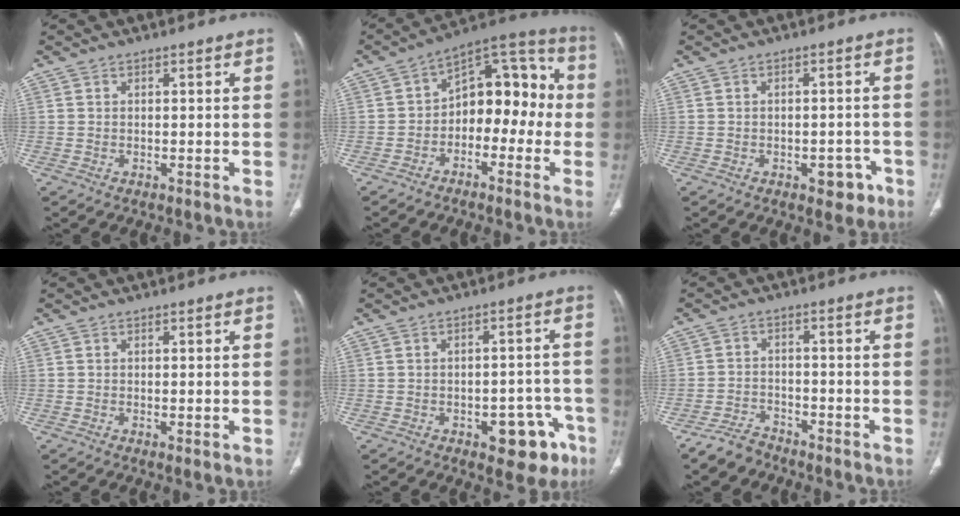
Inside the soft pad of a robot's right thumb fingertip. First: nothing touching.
{"total": 14.4, "force": [-1.9, 9.2, 10.9], "torque": [-0.103, 0.055, -0.046]}
{"total": 4.4, "force": [-2.2, 2.7, 2.7], "torque": [-0.015, 0.016, -0.022]}
{"total": 1.3, "force": [-0.2, 0.3, 1.2], "torque": [-0.026, -0.007, -0.001]}
{"total": 10.3, "force": [-4.9, 5.4, 7.2], "torque": [-0.050, 0.036, -0.053]}
{"total": 4.6, "force": [-4.0, 2.1, 0.8], "torque": [-0.015, 0.017, -0.076]}